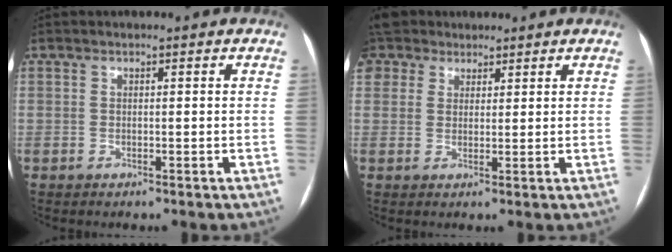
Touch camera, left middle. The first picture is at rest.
{"total": 8.7, "force": [5.6, 6.3, 2.0], "torque": [-0.063, 0.034, 0.111]}